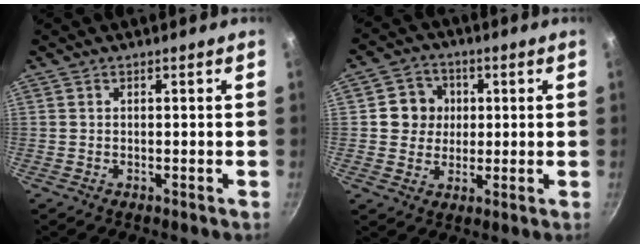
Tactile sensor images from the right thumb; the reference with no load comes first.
{"total": 7.1, "force": [1.1, 6.7, 2.2], "torque": [0.002, 0.005, 0.010]}